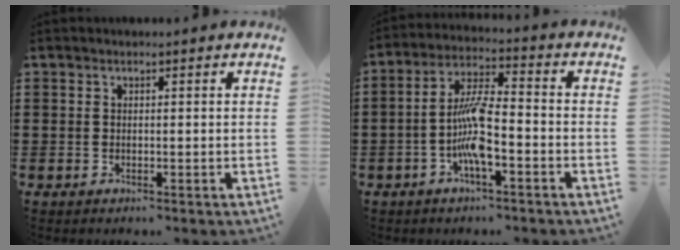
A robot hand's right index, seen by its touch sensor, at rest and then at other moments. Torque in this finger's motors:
{"motor_torque": [1.98, -0.15, 0.80, 0.21]}